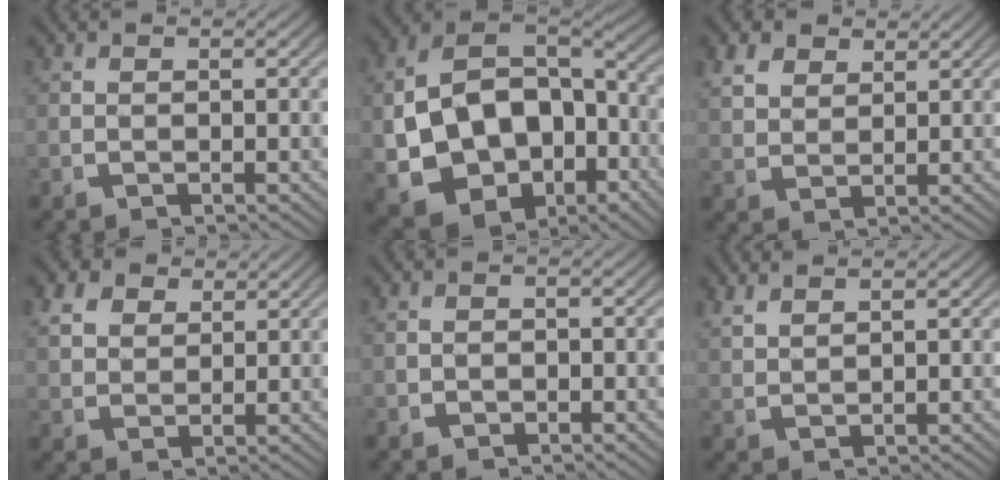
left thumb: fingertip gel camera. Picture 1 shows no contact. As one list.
[{"total": 17.8, "force": [-3.3, 14.0, 10.4], "torque": [-0.246, -0.066, -0.030]}, {"total": 4.0, "force": [3.0, 2.2, 1.6], "torque": [-0.025, 0.001, 0.058]}, {"total": 4.3, "force": [2.8, 2.7, 1.8], "torque": [-0.031, -0.001, 0.052]}, {"total": 1.1, "force": [-0.7, 0.7, 0.2], "torque": [-0.004, -0.006, -0.013]}, {"total": 1.9, "force": [1.9, 0.1, 0.4], "torque": [-0.007, 0.006, 0.045]}]